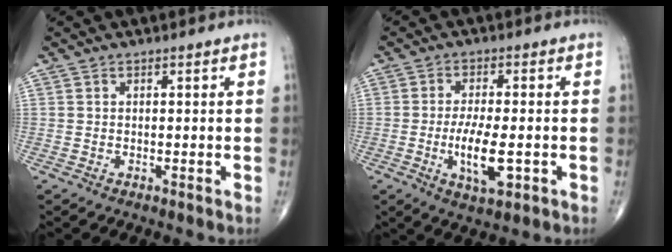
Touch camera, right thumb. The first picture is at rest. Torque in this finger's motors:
{"motor_torque": [2.77, 2.24, 0.72, 0.66, 0.35]}